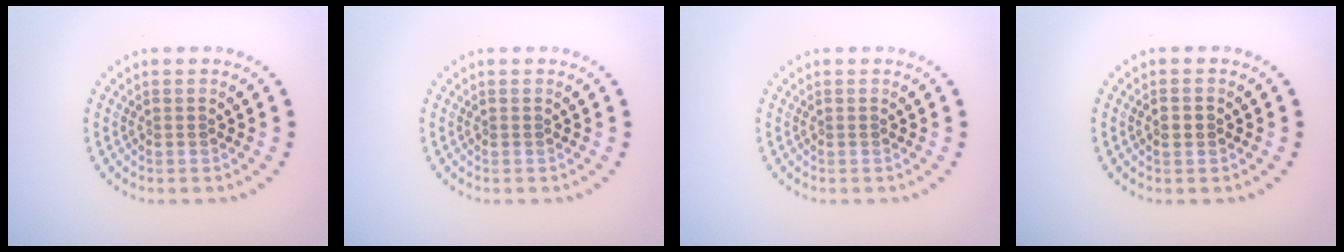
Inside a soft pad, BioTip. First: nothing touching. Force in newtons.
{"total": 0.0}
{"total": 0.0}
{"total": 0.9, "press": 0.9, "slide": 0.0}